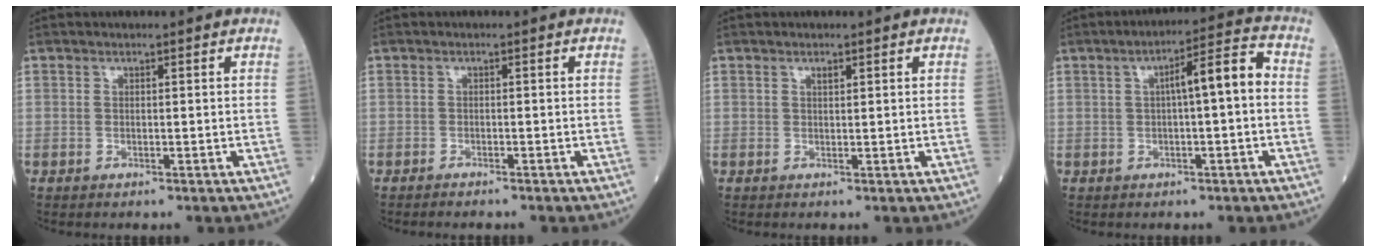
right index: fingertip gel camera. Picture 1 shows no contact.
{"total": 1.5, "force": [-1.3, 0.2, 0.6], "torque": [-0.012, -0.003, -0.017]}
{"total": 0.8, "force": [0.5, 0.2, 0.5], "torque": [-0.011, -0.002, 0.009]}
{"total": 6.9, "force": [0.4, 0.8, 6.8], "torque": [-0.104, 0.023, 0.003]}